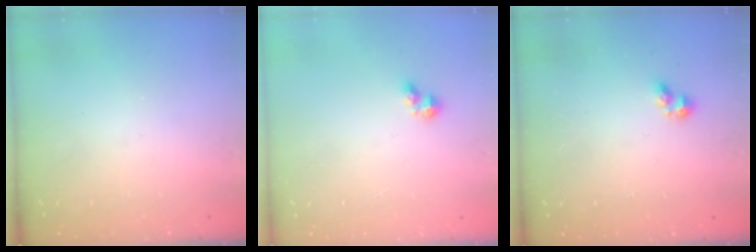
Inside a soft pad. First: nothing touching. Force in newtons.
{"total": 3.3, "press": 3.3, "slide": 0.4}
{"total": 2.8, "press": 2.7, "slide": 0.5}